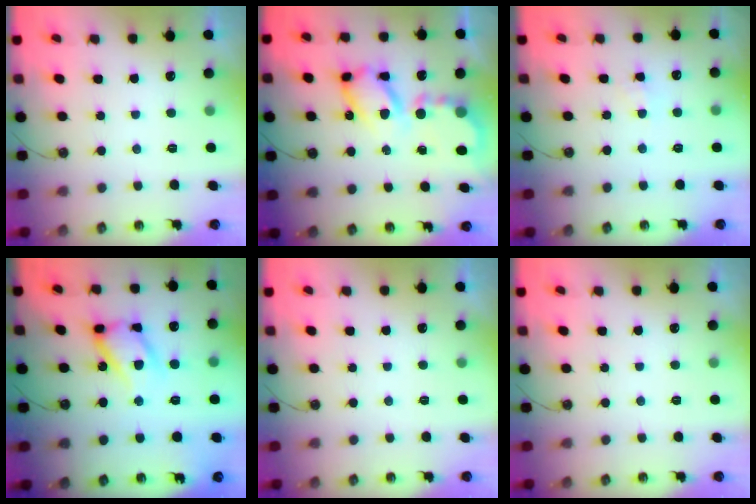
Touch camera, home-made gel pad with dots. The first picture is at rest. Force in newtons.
{"total": 13.0, "press": 12.9, "slide": 1.2}
{"total": 2.5, "press": 2.4, "slide": 0.4}
{"total": 15.3, "press": 15.2, "slide": 1.5}
{"total": 0.0}
{"total": 0.0}